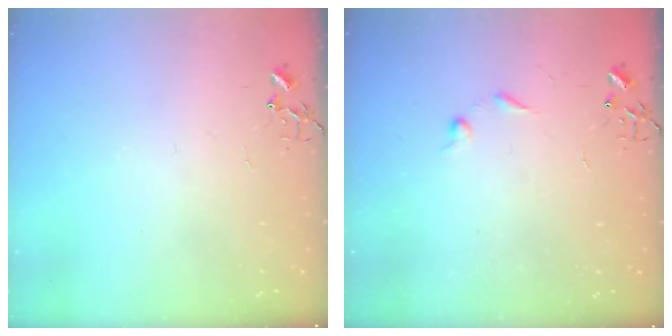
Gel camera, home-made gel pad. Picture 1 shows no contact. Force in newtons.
{"total": 4.5, "press": 4.4, "slide": 0.7}